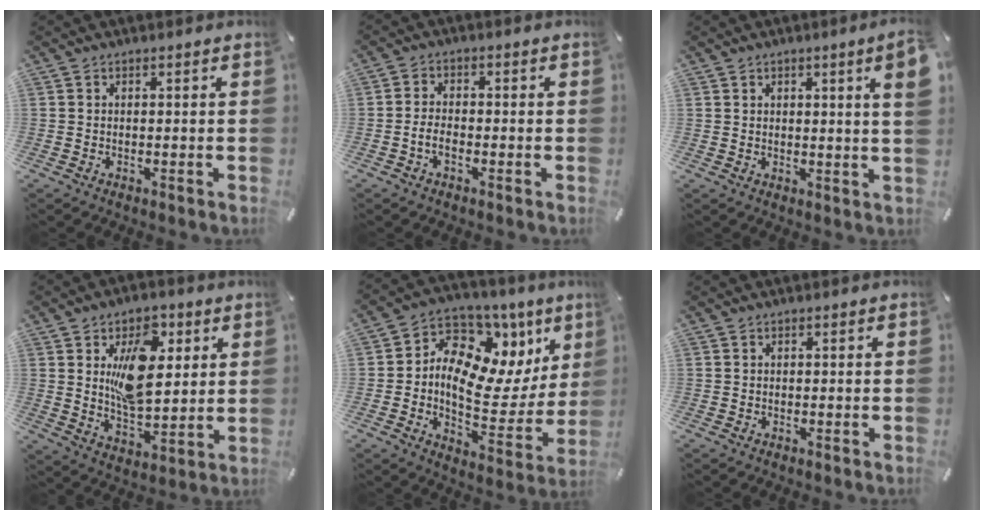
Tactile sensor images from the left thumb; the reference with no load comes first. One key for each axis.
{"total": 3.5, "fx": -1.5, "fy": 1.9, "fz": 2.5, "tx": -0.042, "ty": 0.010, "tz": -0.025}
{"total": 4.4, "fx": 1.8, "fy": 0.2, "fz": 4.1, "tx": -0.063, "ty": -0.007, "tz": 0.026}
{"total": 14.8, "fx": 5.1, "fy": 9.0, "fz": 10.6, "tx": -0.180, "ty": -0.002, "tz": 0.087}
{"total": 13.5, "fx": 3.7, "fy": 9.5, "fz": 8.9, "tx": -0.124, "ty": -0.056, "tz": 0.067}
{"total": 0.0}